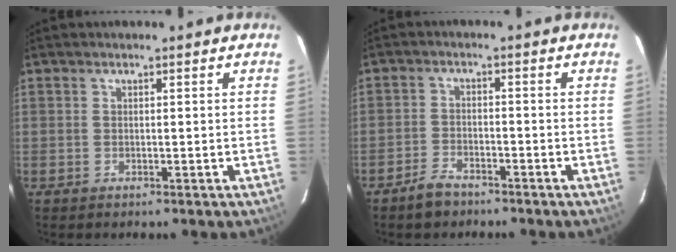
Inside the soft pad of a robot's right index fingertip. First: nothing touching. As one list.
[{"total": 4.4, "force": [-3.5, 2.1, 1.6], "torque": [-0.047, 0.007, -0.060]}]